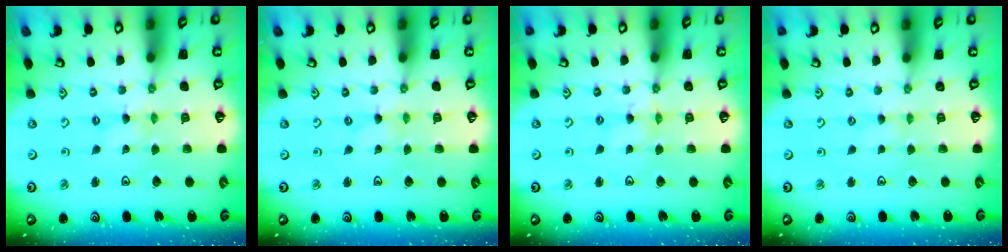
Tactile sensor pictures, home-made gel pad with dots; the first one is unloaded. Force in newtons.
{"total": 0.0}
{"total": 1.3, "press": 1.3, "slide": 0.2}
{"total": 0.0}